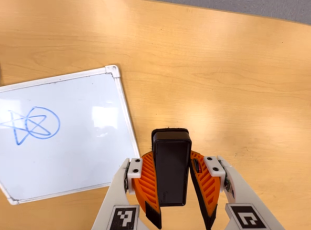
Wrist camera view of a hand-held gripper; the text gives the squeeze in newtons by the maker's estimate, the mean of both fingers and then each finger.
{"total": 8.8, "left": 7.6, "right": 10.1}